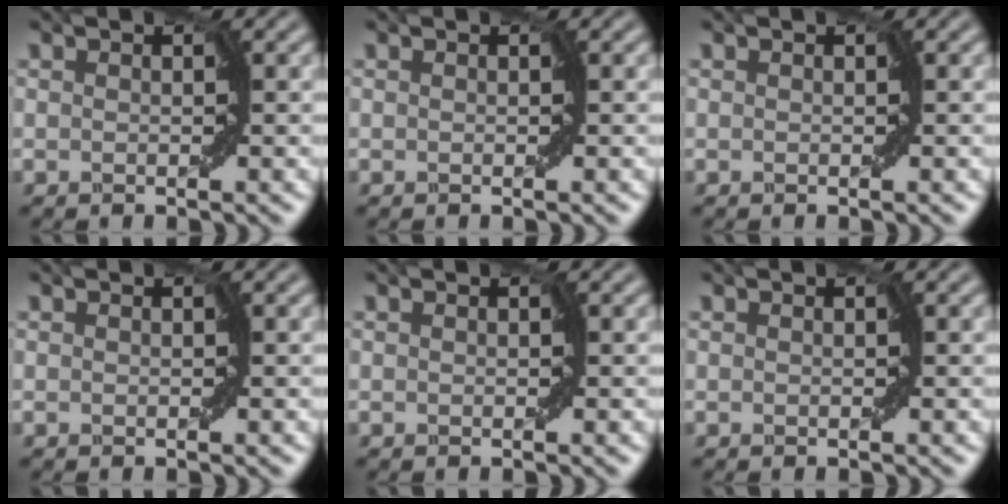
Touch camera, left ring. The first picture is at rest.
{"total": 0.0}
{"total": 0.0}
{"total": 0.0}
{"total": 0.0}
{"total": 0.0}